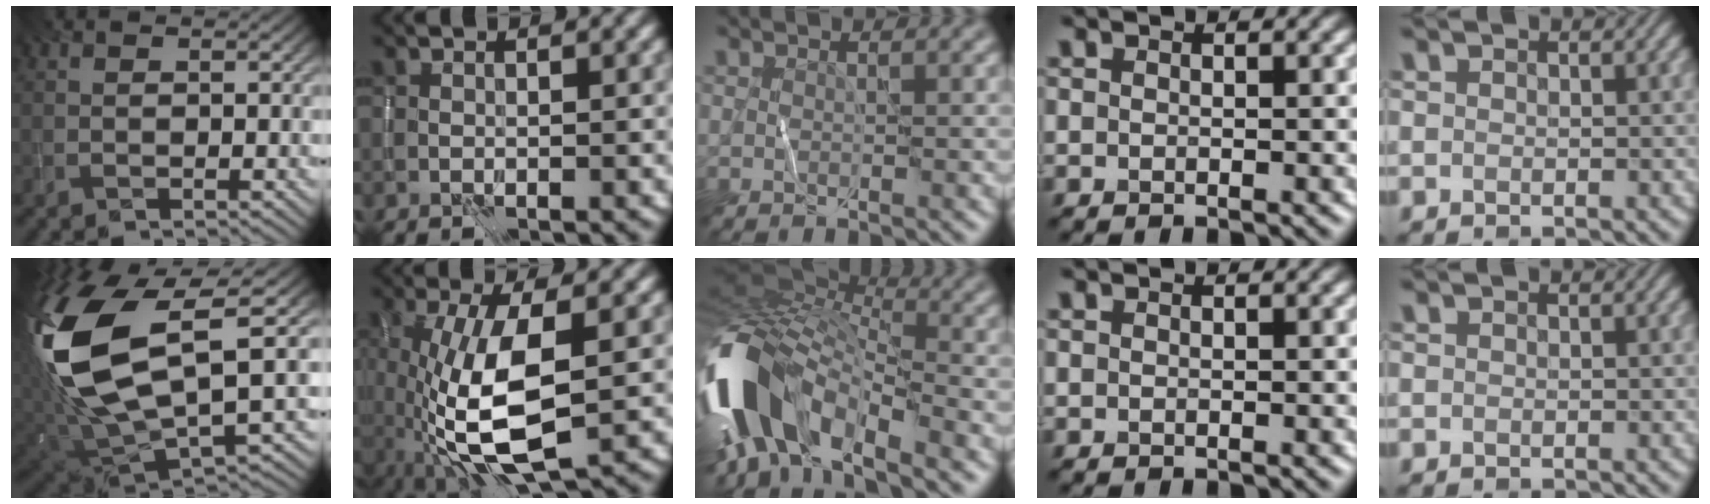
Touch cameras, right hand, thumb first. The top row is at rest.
{"thumb": {"total": 17.7, "force": [3.5, 7.7, 15.6], "torque": [-0.381, -0.005, 0.071]}, "index": {"total": 9.0, "force": [-1.8, 3.2, 8.2], "torque": [-0.183, -0.008, -0.035]}, "middle": {"total": 12.4, "force": [-5.2, 6.1, 9.5], "torque": [-0.187, 0.001, -0.105]}}